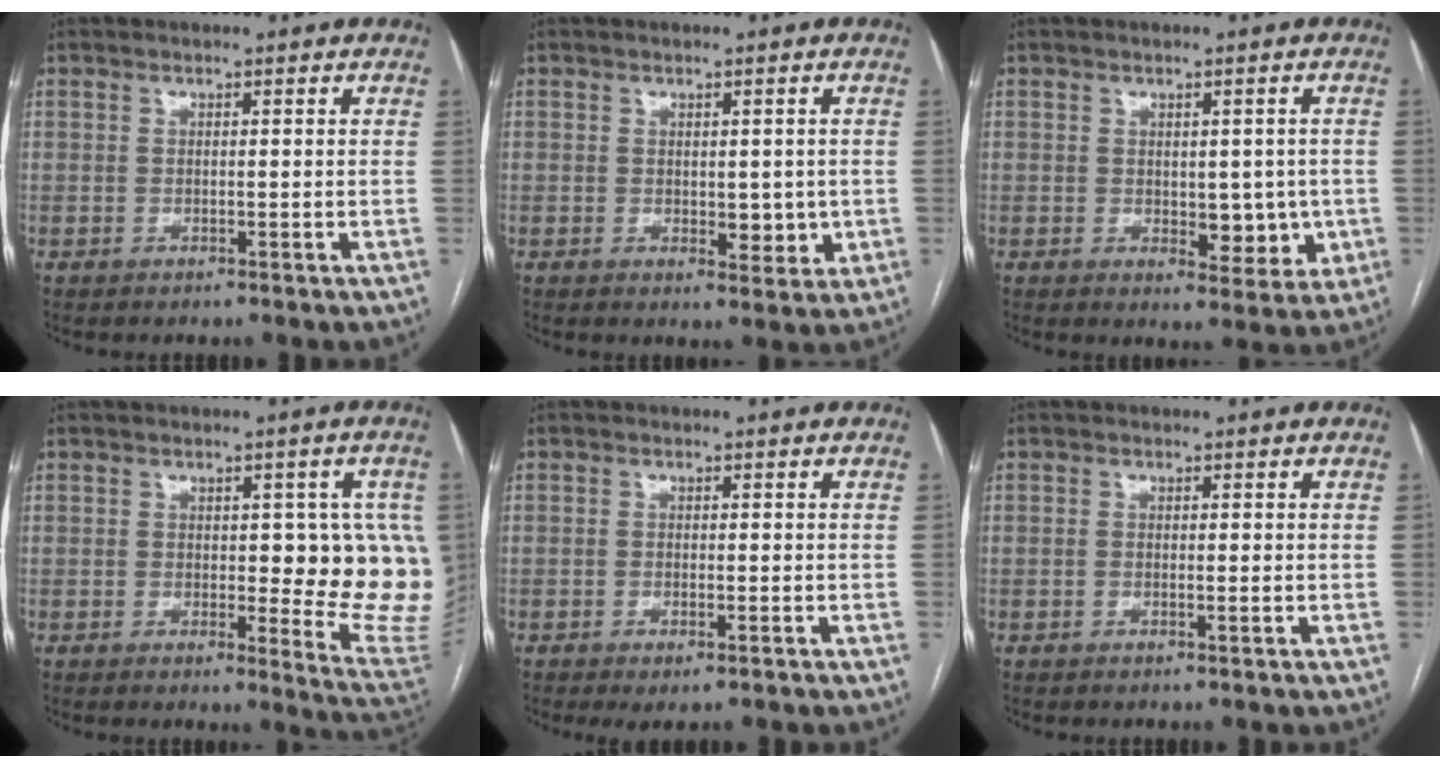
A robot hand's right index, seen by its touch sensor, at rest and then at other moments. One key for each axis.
{"total": 3.9, "fx": -0.2, "fy": 2.3, "fz": 3.1, "tx": -0.035, "ty": -0.004, "tz": 0.008}
{"total": 6.1, "fx": -0.4, "fy": 3.5, "fz": 5.0, "tx": -0.053, "ty": 0.000, "tz": 0.009}
{"total": 13.0, "fx": 0.5, "fy": 4.3, "fz": 12.2, "tx": -0.122, "ty": 0.001, "tz": 0.009}
{"total": 2.4, "fx": -1.4, "fy": 0.6, "fz": 1.9, "tx": -0.029, "ty": -0.004, "tz": -0.017}
{"total": 0.0}